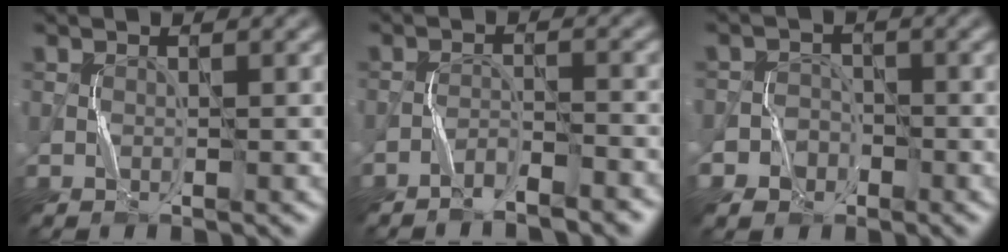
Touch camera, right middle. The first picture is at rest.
{"total": 2.6, "force": [-2.4, 0.2, 1.0], "torque": [-0.022, 0.007, -0.044]}
{"total": 2.6, "force": [-1.6, 2.1, 0.1], "torque": [0.016, 0.005, -0.033]}